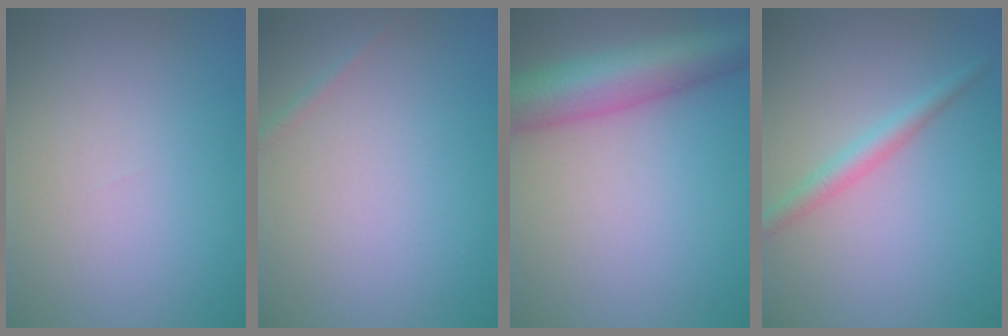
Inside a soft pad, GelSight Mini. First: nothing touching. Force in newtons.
{"total": 0.6, "press": 0.6, "slide": 0.0}
{"total": 8.1, "press": 8.1, "slide": 0.2}
{"total": 2.2, "press": 2.2, "slide": 0.0}